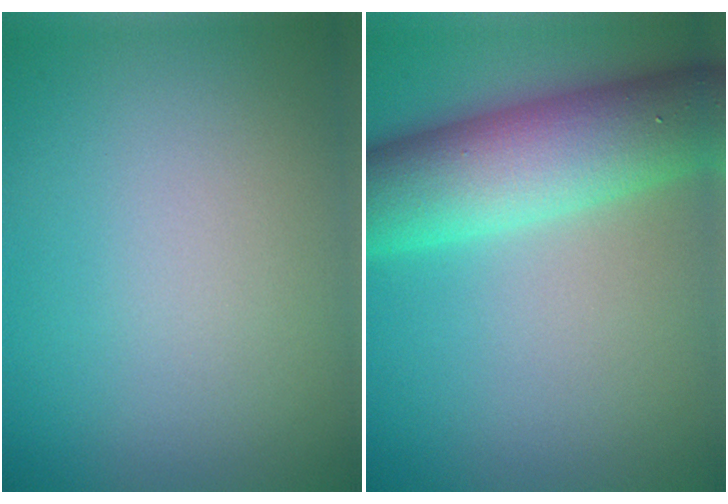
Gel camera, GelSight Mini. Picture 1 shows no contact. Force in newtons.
{"total": 10.1, "press": 10.0, "slide": 0.5}